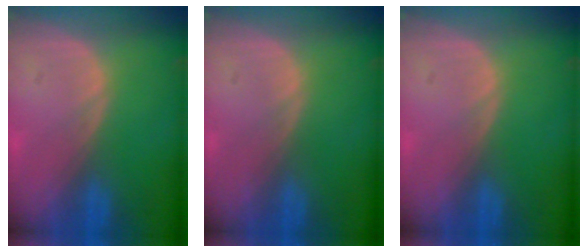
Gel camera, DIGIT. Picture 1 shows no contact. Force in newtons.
{"total": 0.0}
{"total": 0.0}